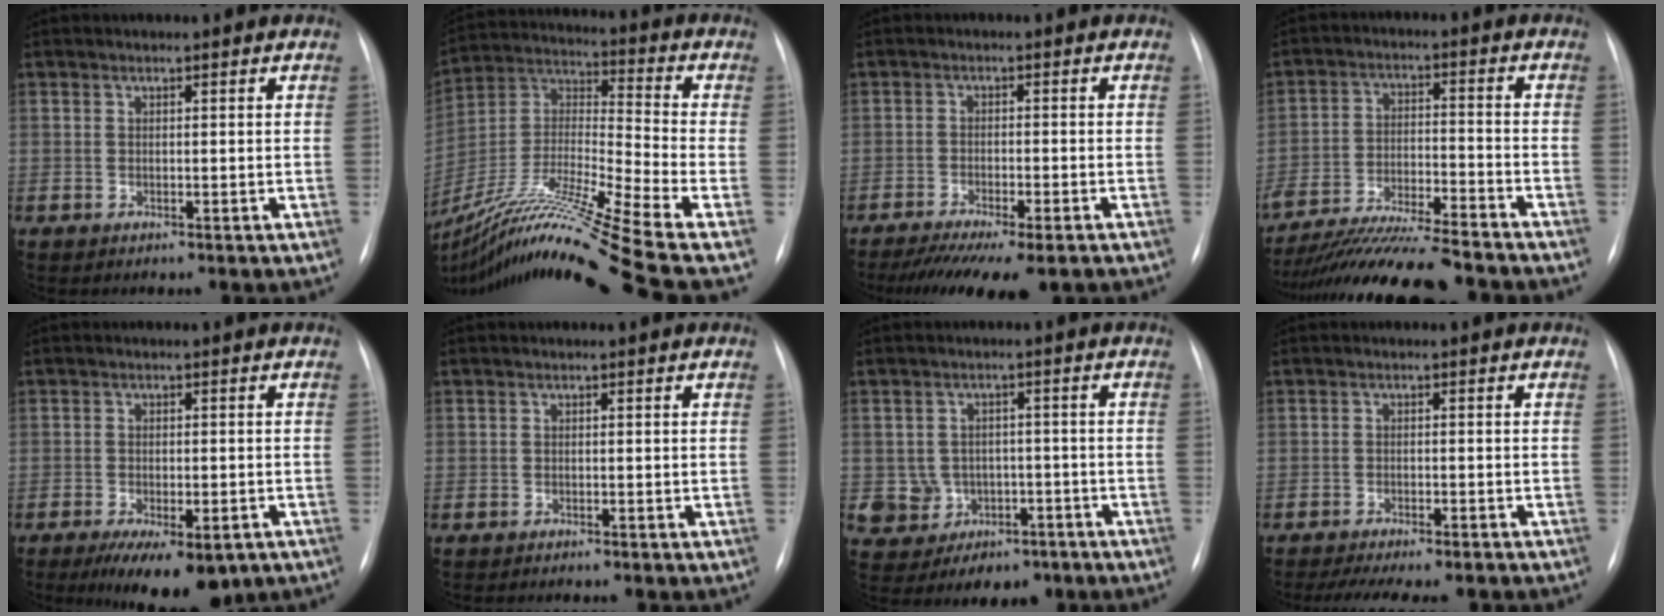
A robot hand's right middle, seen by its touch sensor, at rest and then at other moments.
{"total": 20.8, "force": [-13.4, -1.3, 15.8], "torque": [-0.311, -0.026, -0.249]}
{"total": 11.1, "force": [-8.5, 1.9, 6.8], "torque": [-0.096, -0.016, -0.128]}
{"total": 17.3, "force": [-15.4, 1.0, 7.8], "torque": [-0.148, -0.021, -0.253]}
{"total": 10.3, "force": [-6.6, 3.8, 7.0], "torque": [-0.097, -0.011, -0.095]}
{"total": 1.2, "force": [-1.0, 0.1, 0.6], "torque": [-0.009, -0.003, -0.011]}
{"total": 7.4, "force": [-2.4, 6.8, 1.7], "torque": [-0.038, 0.019, -0.022]}
{"total": 11.7, "force": [-10.1, 2.6, 5.4], "torque": [-0.081, -0.004, -0.133]}